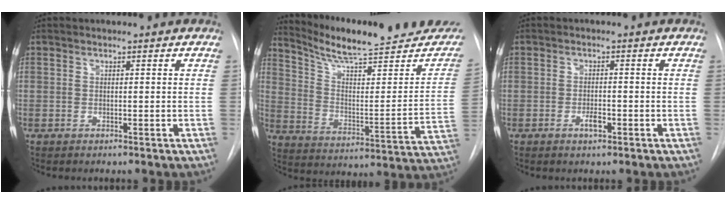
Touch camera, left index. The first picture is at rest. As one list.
[{"total": 23.1, "force": [20.6, 2.6, 10.2], "torque": [-0.151, -0.058, 0.285]}, {"total": 2.1, "force": [-1.1, 0.8, 1.6], "torque": [-0.028, 0.002, -0.017]}]